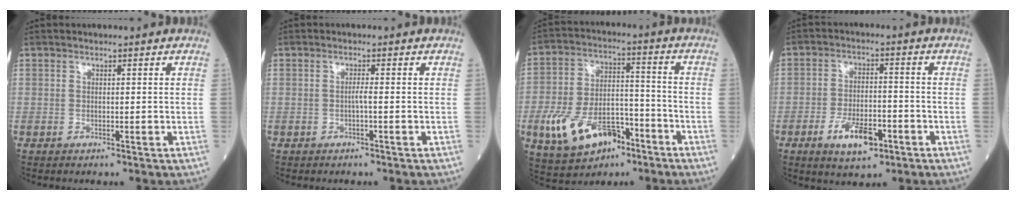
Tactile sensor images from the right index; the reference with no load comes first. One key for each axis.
{"total": 1.0, "fx": -0.3, "fy": -0.1, "fz": 0.9, "tx": -0.016, "ty": 0.001, "tz": -0.007}
{"total": 13.5, "fx": -6.7, "fy": 7.0, "fz": 9.4, "tx": -0.187, "ty": 0.009, "tz": -0.109}
{"total": 7.6, "fx": -3.7, "fy": 3.0, "fz": 5.9, "tx": -0.105, "ty": -0.005, "tz": -0.060}